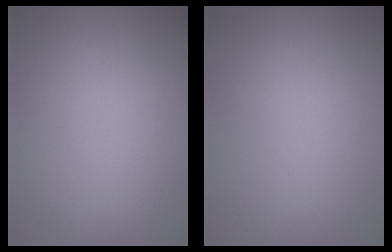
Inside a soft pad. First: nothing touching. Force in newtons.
{"total": 0.0}